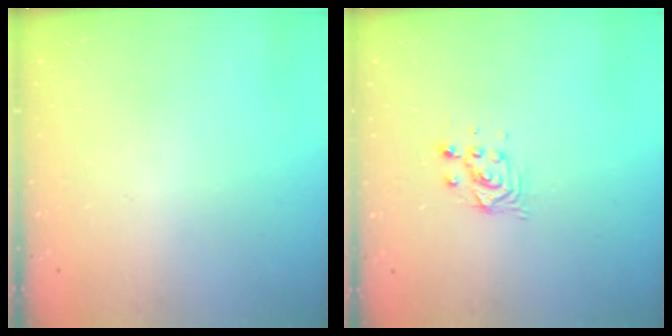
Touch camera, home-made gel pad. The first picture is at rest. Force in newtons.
{"total": 4.4, "press": 4.4, "slide": 0.2}